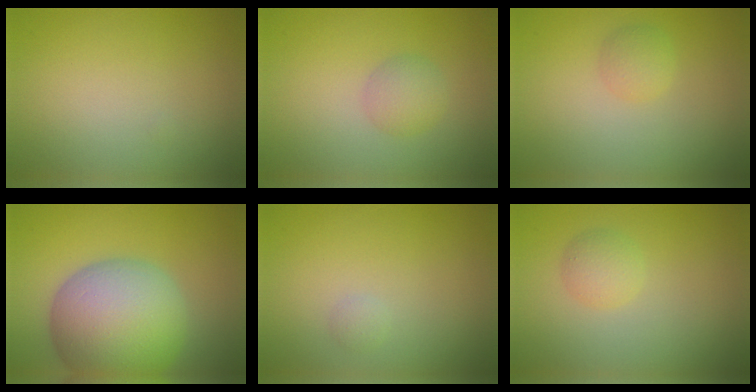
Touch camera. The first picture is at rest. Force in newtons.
{"total": 2.0, "press": 2.0, "slide": 0.2}
{"total": 1.3, "press": 1.3, "slide": 0.0}
{"total": 12.0, "press": 11.9, "slide": 0.7}
{"total": 0.6, "press": 0.6, "slide": 0.0}
{"total": 1.5, "press": 1.5, "slide": 0.0}